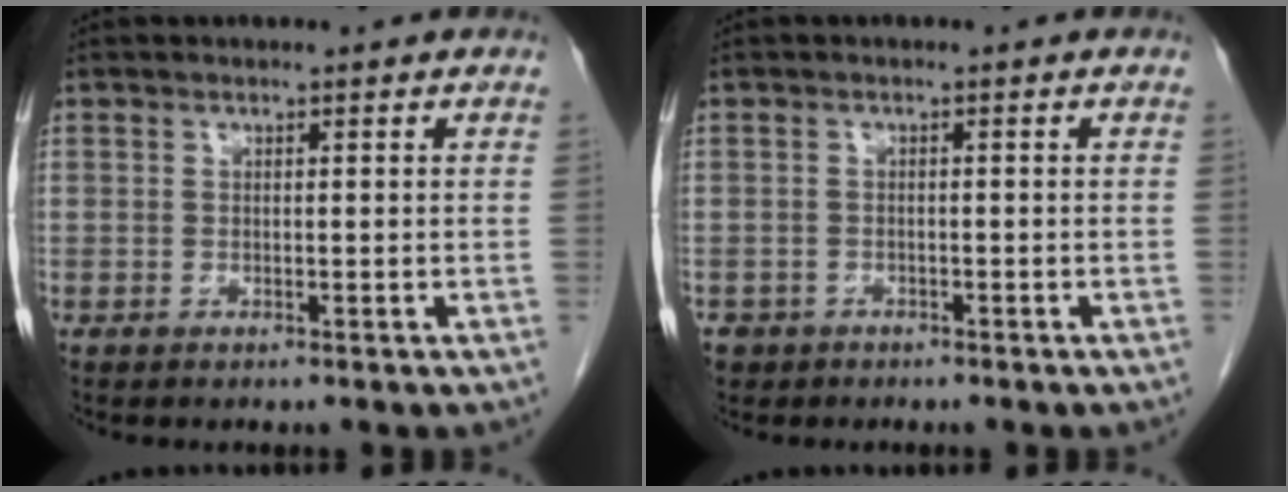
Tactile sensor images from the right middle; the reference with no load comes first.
{"total": 2.7, "force": [-1.9, 1.9, 0.2], "torque": [-0.008, 0.004, -0.034]}